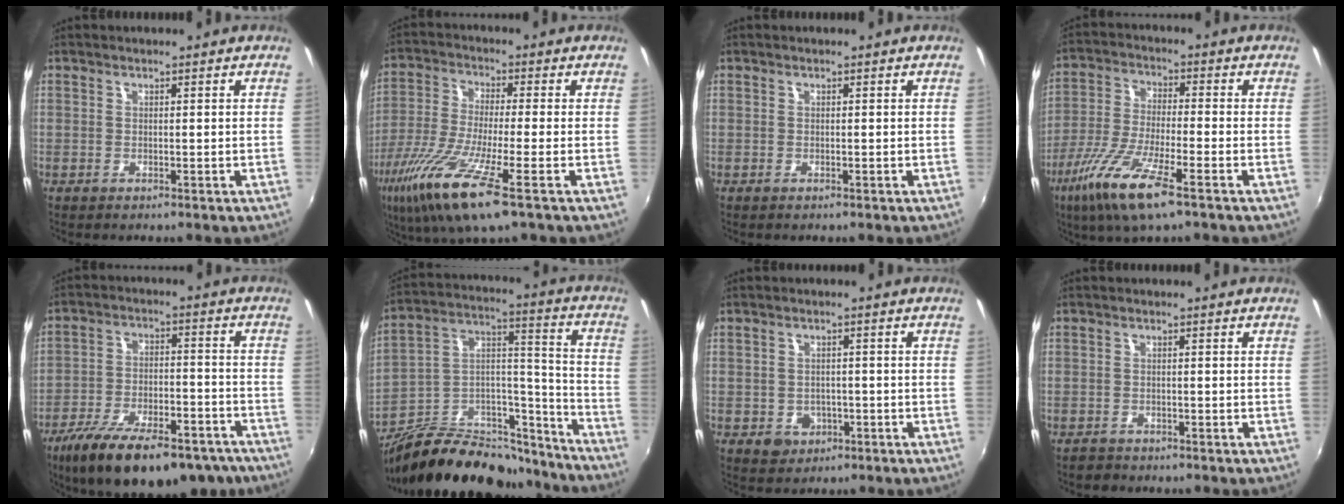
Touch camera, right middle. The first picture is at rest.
{"total": 15.1, "force": [-7.8, 1.9, 12.8], "torque": [-0.272, -0.044, -0.152]}
{"total": 0.0}
{"total": 13.0, "force": [-7.3, 2.4, 10.5], "torque": [-0.224, -0.029, -0.144]}
{"total": 24.1, "force": [-17.8, 9.0, 13.4], "torque": [-0.239, -0.031, -0.257]}
{"total": 25.5, "force": [-19.9, 11.3, 11.4], "torque": [-0.194, 0.057, -0.290]}
{"total": 4.5, "force": [-1.6, 4.0, 1.3], "torque": [-0.035, 0.003, -0.013]}
{"total": 1.7, "force": [-1.4, 0.9, 0.0], "torque": [-0.006, -0.001, -0.025]}